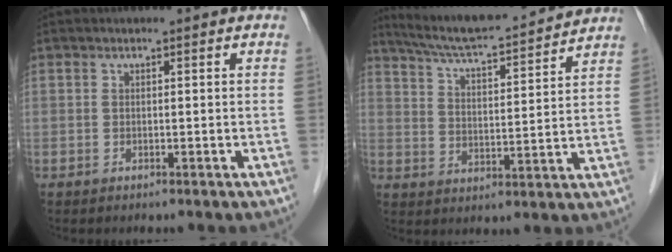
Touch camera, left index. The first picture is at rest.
{"total": 16.5, "force": [15.2, 1.2, 6.4], "torque": [-0.112, 0.014, 0.233]}